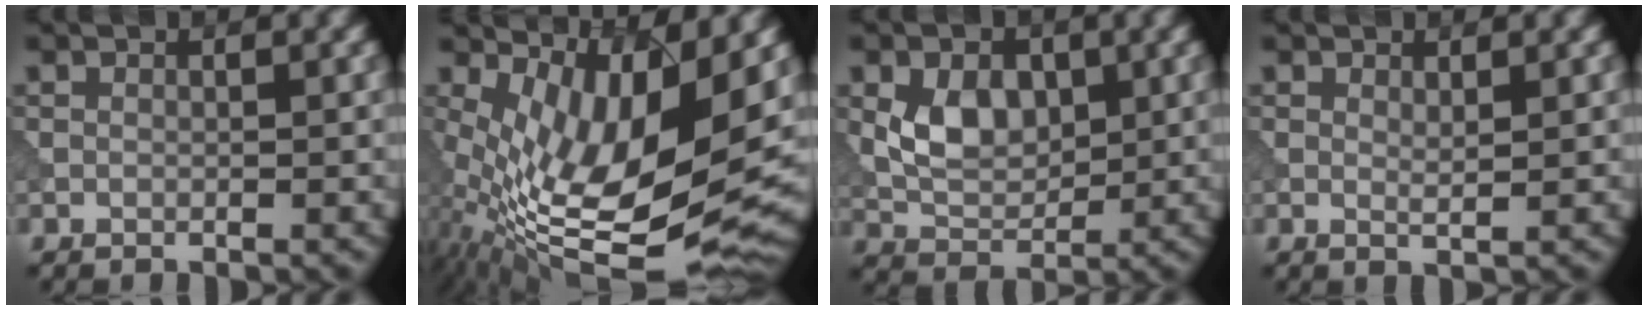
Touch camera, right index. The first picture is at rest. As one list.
[{"total": 12.7, "force": [1.8, 4.7, 11.6], "torque": [-0.215, -0.020, 0.052]}, {"total": 4.4, "force": [0.9, 3.2, 3.0], "torque": [-0.059, -0.003, 0.018]}, {"total": 1.0, "force": [0.6, 0.1, 0.8], "torque": [-0.017, -0.002, 0.012]}]